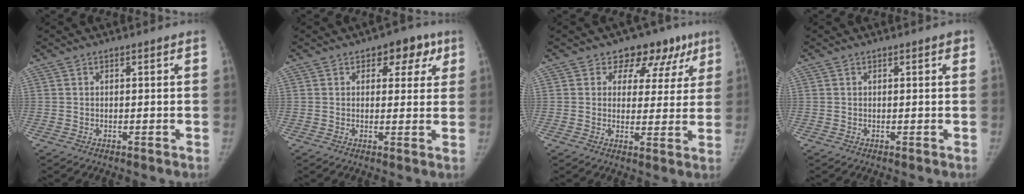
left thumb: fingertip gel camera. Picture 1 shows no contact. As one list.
[{"total": 6.4, "force": [3.1, 4.2, 3.7], "torque": [0.002, -0.004, 0.032]}, {"total": 10.0, "force": [6.0, 7.3, 3.3], "torque": [0.016, -0.013, 0.064]}, {"total": 1.0, "force": [0.5, 0.3, 0.8], "torque": [-0.009, 0.001, 0.004]}]